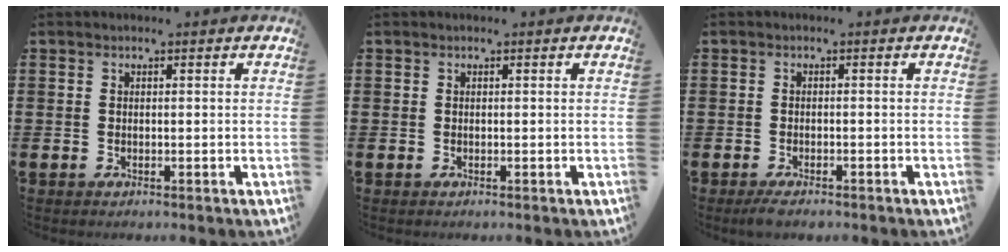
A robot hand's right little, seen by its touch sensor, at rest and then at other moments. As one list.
[{"total": 0.0}, {"total": 1.4, "force": [-1.0, 0.4, 0.9], "torque": [-0.017, 0.001, -0.021]}]